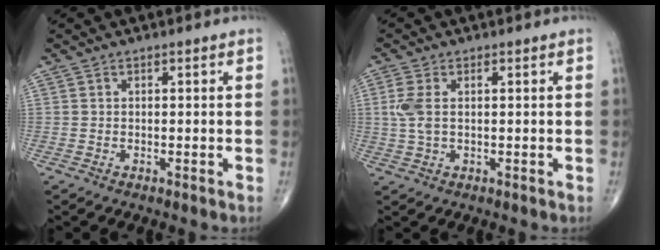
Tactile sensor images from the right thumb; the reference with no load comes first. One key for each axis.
{"total": 4.4, "fx": 0.4, "fy": 2.2, "fz": 3.7, "tx": -0.102, "ty": 0.012, "tz": 0.007}